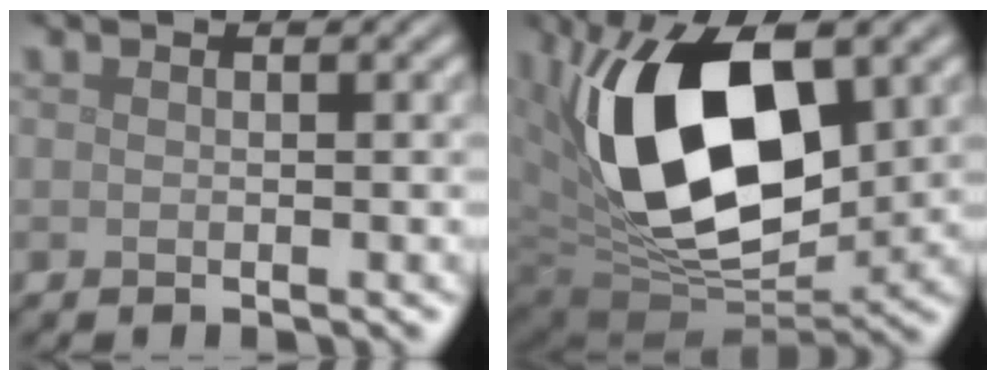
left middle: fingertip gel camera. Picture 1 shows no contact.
{"total": 16.5, "force": [3.1, 9.4, 13.3], "torque": [-0.228, -0.003, 0.053]}